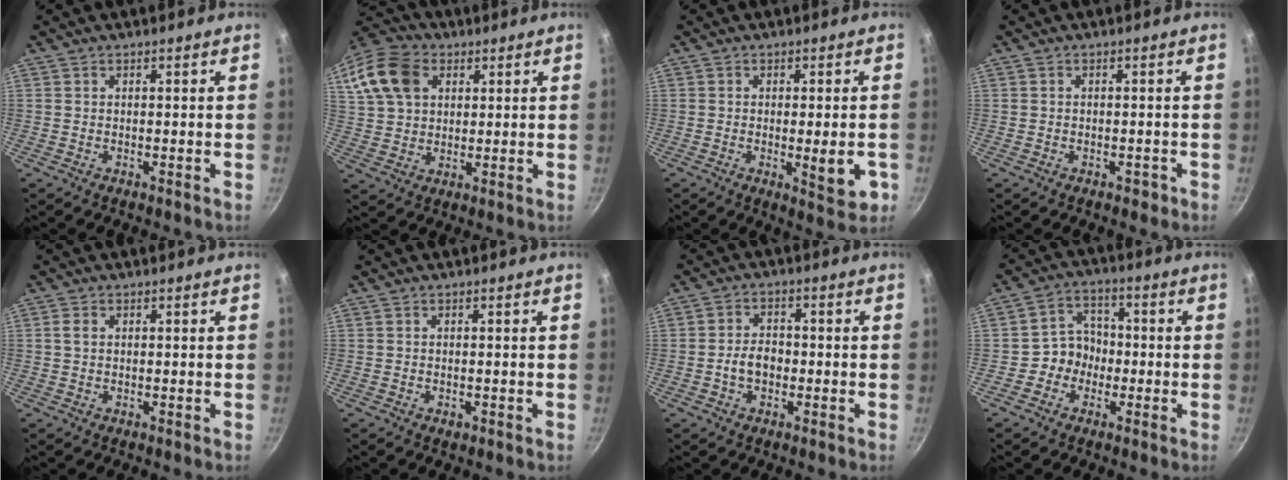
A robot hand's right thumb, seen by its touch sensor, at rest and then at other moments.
{"total": 14.7, "force": [5.3, 10.8, 8.5], "torque": [-0.168, 0.015, 0.093]}
{"total": 6.9, "force": [-1.6, 2.0, 6.4], "torque": [-0.076, -0.008, -0.017]}
{"total": 1.5, "force": [-0.8, 1.0, 0.7], "torque": [-0.005, 0.013, -0.003]}
{"total": 1.7, "force": [0.4, 1.2, 1.1], "torque": [-0.020, 0.002, 0.005]}
{"total": 0.9, "force": [-0.4, 0.5, 0.5], "torque": [-0.008, 0.001, -0.005]}
{"total": 4.8, "force": [-1.2, 3.5, 3.1], "torque": [-0.037, 0.020, -0.023]}
{"total": 6.5, "force": [-1.7, 5.8, 2.2], "torque": [0.011, 0.027, -0.039]}